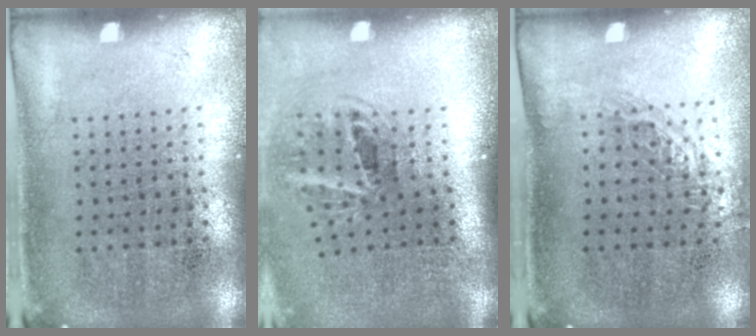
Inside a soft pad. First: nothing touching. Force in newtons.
{"total": 2.0, "press": 1.2, "slide": 1.5}
{"total": 0.8, "press": 0.8, "slide": 0.2}